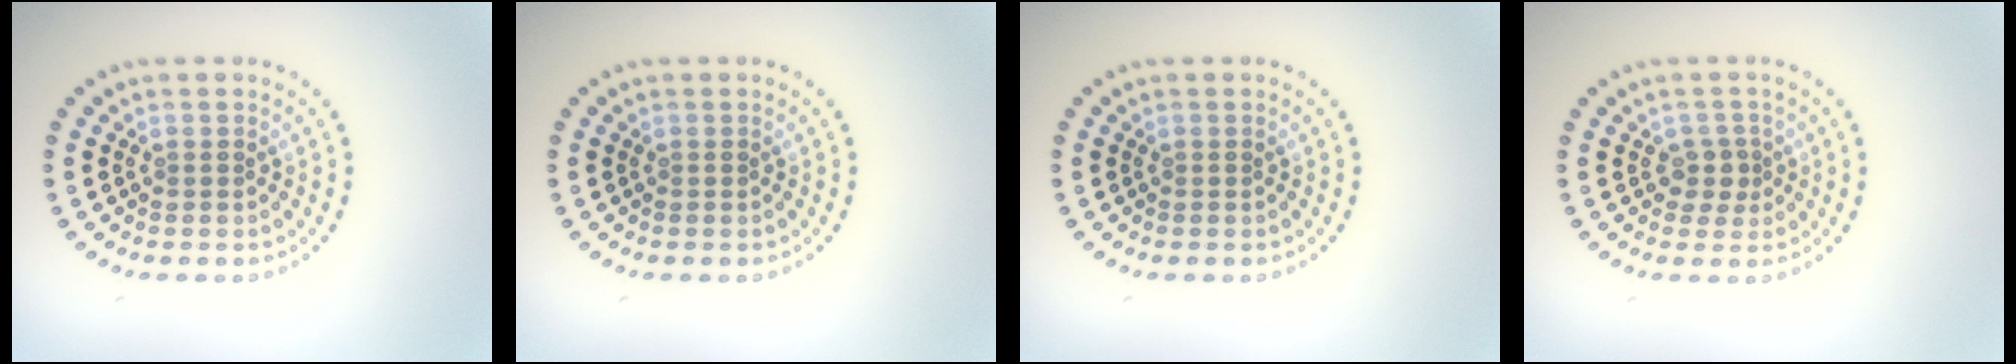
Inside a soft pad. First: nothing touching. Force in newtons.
{"total": 0.0}
{"total": 0.0}
{"total": 1.8, "press": 1.4, "slide": 1.1}